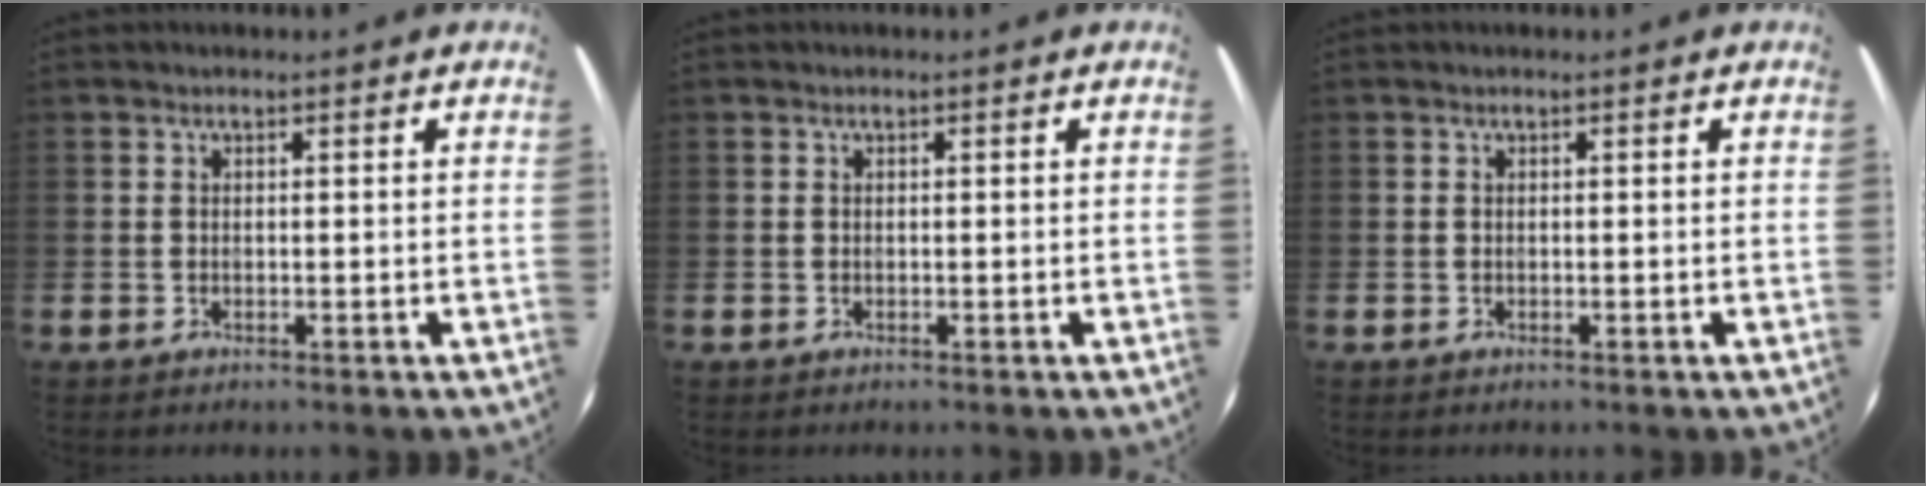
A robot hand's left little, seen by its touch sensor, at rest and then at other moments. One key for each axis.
{"total": 0.0}
{"total": 0.0}